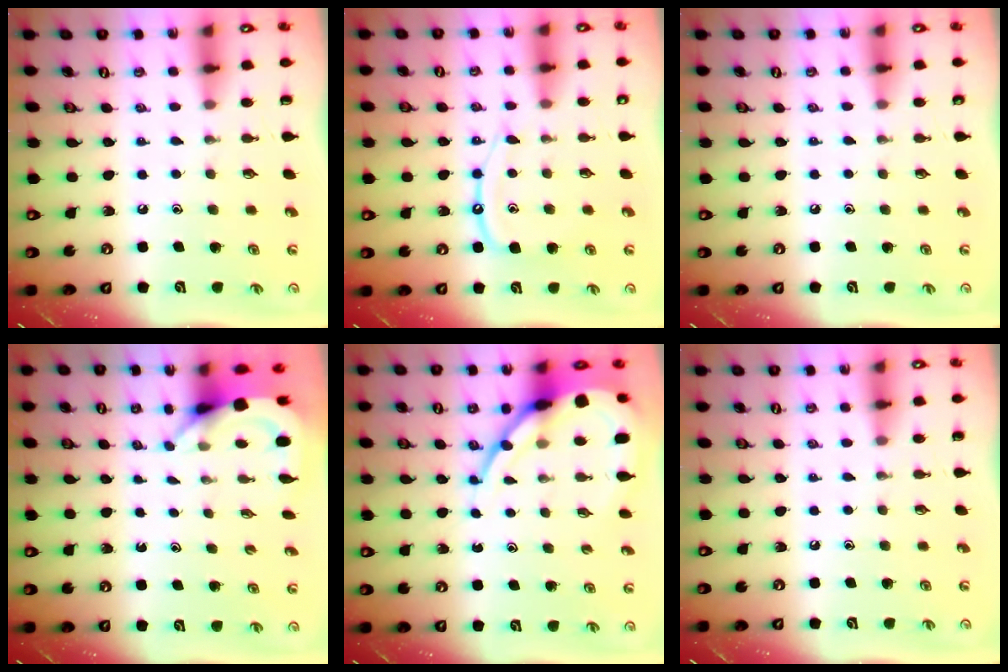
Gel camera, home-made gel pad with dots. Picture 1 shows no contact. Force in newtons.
{"total": 10.8, "press": 10.7, "slide": 1.1}
{"total": 3.2, "press": 3.2, "slide": 0.6}
{"total": 3.9, "press": 3.9, "slide": 0.2}
{"total": 13.0, "press": 12.9, "slide": 1.4}
{"total": 0.0}